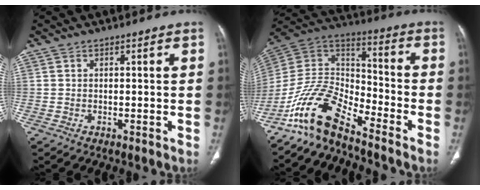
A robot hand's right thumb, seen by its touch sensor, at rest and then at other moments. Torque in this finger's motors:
{"motor_torque": [0.54, 0.61, 1.41, -1.36, 0.34]}